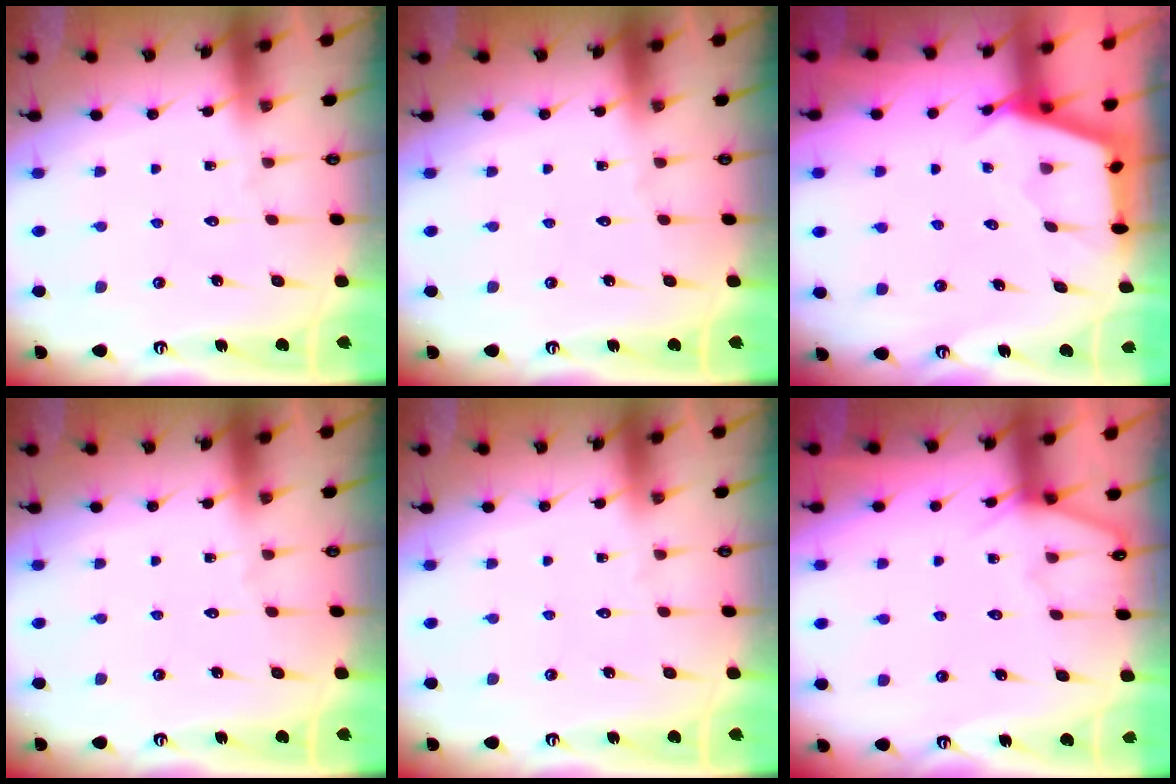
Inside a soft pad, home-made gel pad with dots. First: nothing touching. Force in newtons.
{"total": 0.0}
{"total": 2.9, "press": 2.8, "slide": 0.4}
{"total": 0.0}
{"total": 0.0}
{"total": 6.5, "press": 6.4, "slide": 0.6}